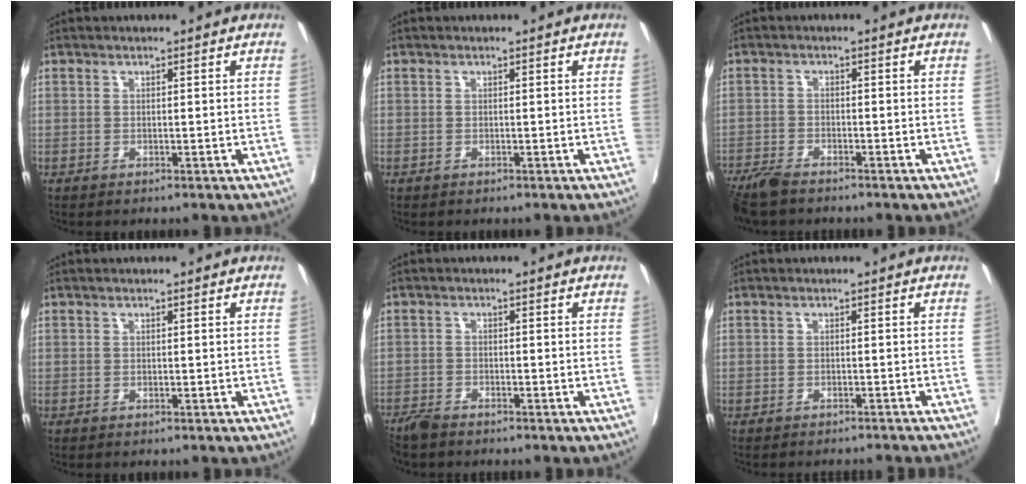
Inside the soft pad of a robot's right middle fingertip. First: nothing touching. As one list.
[{"total": 0.0}, {"total": 6.4, "force": [-5.5, 1.6, 2.8], "torque": [-0.081, -0.025, -0.108]}, {"total": 0.0}, {"total": 3.4, "force": [-3.1, 0.9, 1.0], "torque": [-0.033, -0.011, -0.065]}, {"total": 4.7, "force": [-4.4, 0.5, 1.7], "torque": [-0.042, -0.012, -0.063]}]